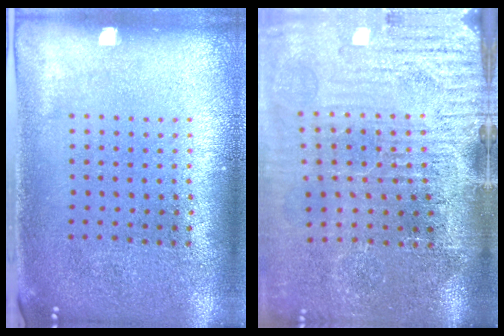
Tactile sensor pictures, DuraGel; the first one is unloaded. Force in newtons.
{"total": 4.7, "press": 4.0, "slide": 2.5}